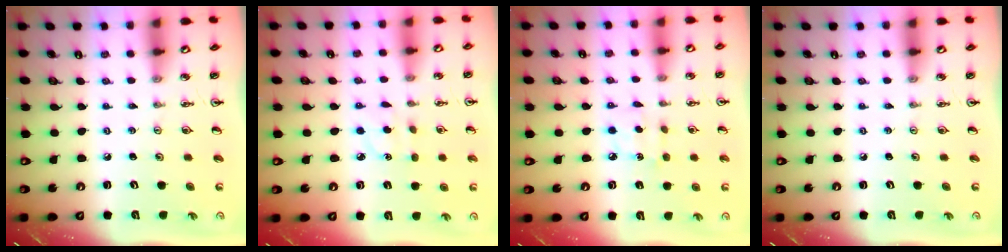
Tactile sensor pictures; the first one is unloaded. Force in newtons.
{"total": 3.5, "press": 3.4, "slide": 0.6}
{"total": 7.5, "press": 7.5, "slide": 0.6}
{"total": 0.0}